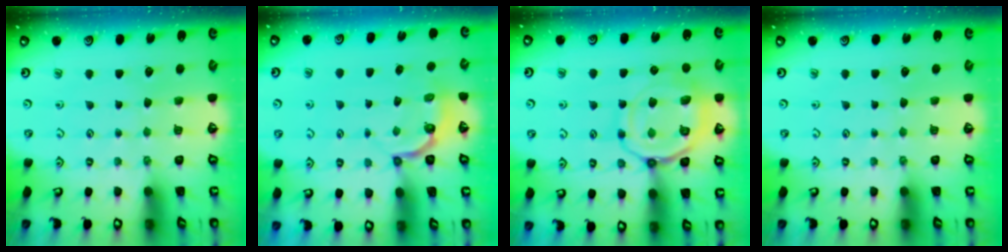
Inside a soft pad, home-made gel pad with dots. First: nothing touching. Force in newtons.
{"total": 3.4, "press": 2.3, "slide": 2.5}
{"total": 14.9, "press": 14.8, "slide": 1.6}
{"total": 0.0}